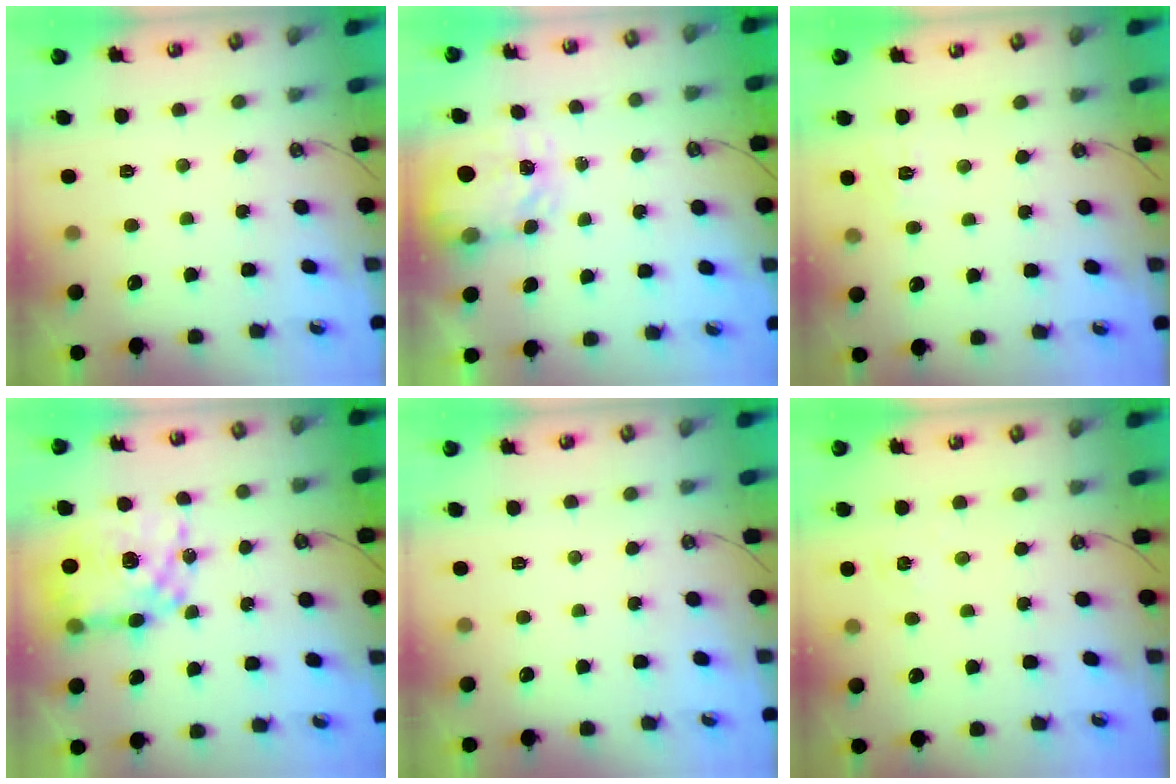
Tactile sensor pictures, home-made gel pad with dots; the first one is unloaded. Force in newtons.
{"total": 3.9, "press": 3.9, "slide": 0.6}
{"total": 4.8, "press": 4.8, "slide": 0.6}
{"total": 15.5, "press": 15.4, "slide": 1.3}
{"total": 0.0}
{"total": 3.9, "press": 3.9, "slide": 0.4}